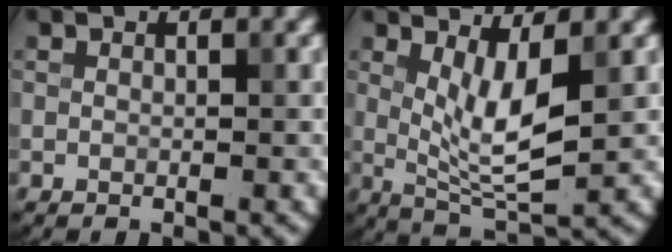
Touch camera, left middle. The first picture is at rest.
{"total": 4.6, "force": [1.0, 1.3, 4.3], "torque": [-0.080, -0.015, 0.025]}